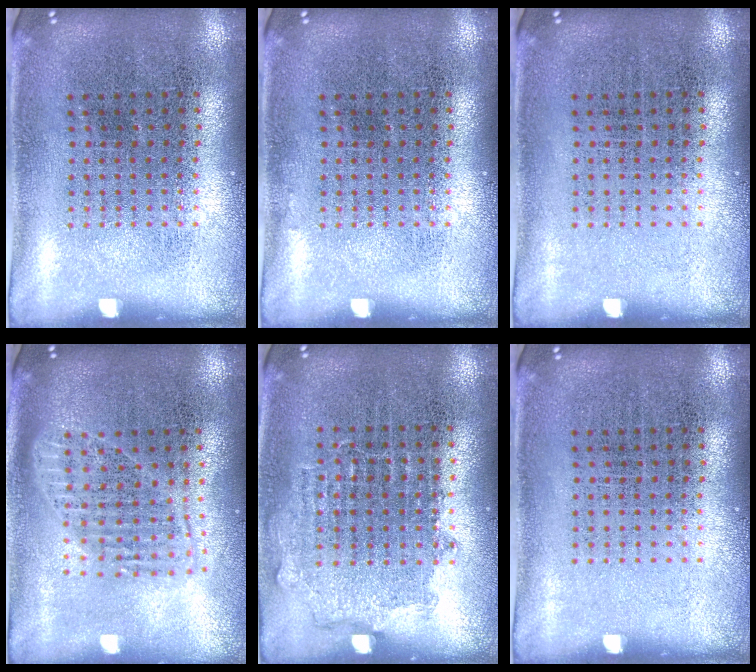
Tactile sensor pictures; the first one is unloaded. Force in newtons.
{"total": 0.0}
{"total": 0.0}
{"total": 1.8, "press": 1.5, "slide": 0.9}
{"total": 0.9, "press": 0.8, "slide": 0.4}
{"total": 0.0}